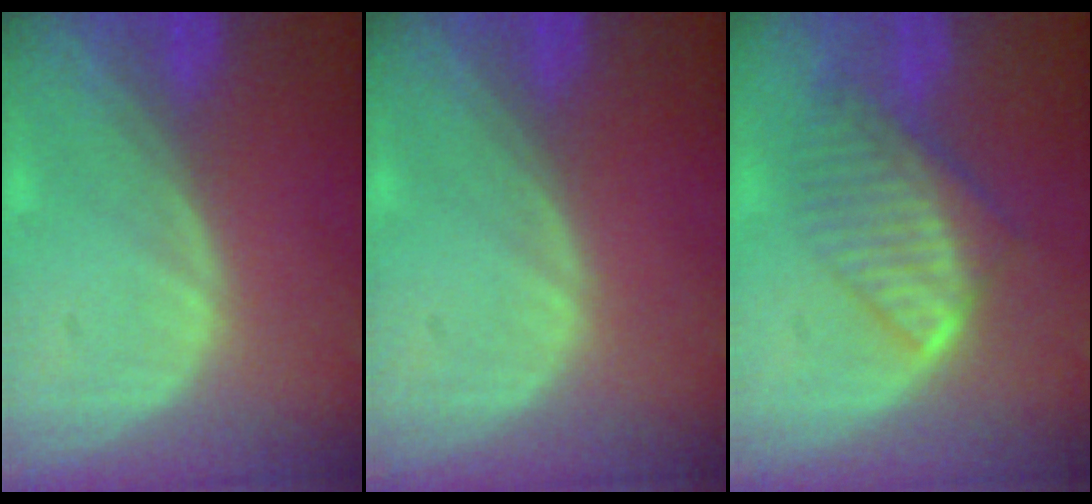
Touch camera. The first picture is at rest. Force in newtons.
{"total": 0.0}
{"total": 7.2, "press": 6.6, "slide": 2.9}